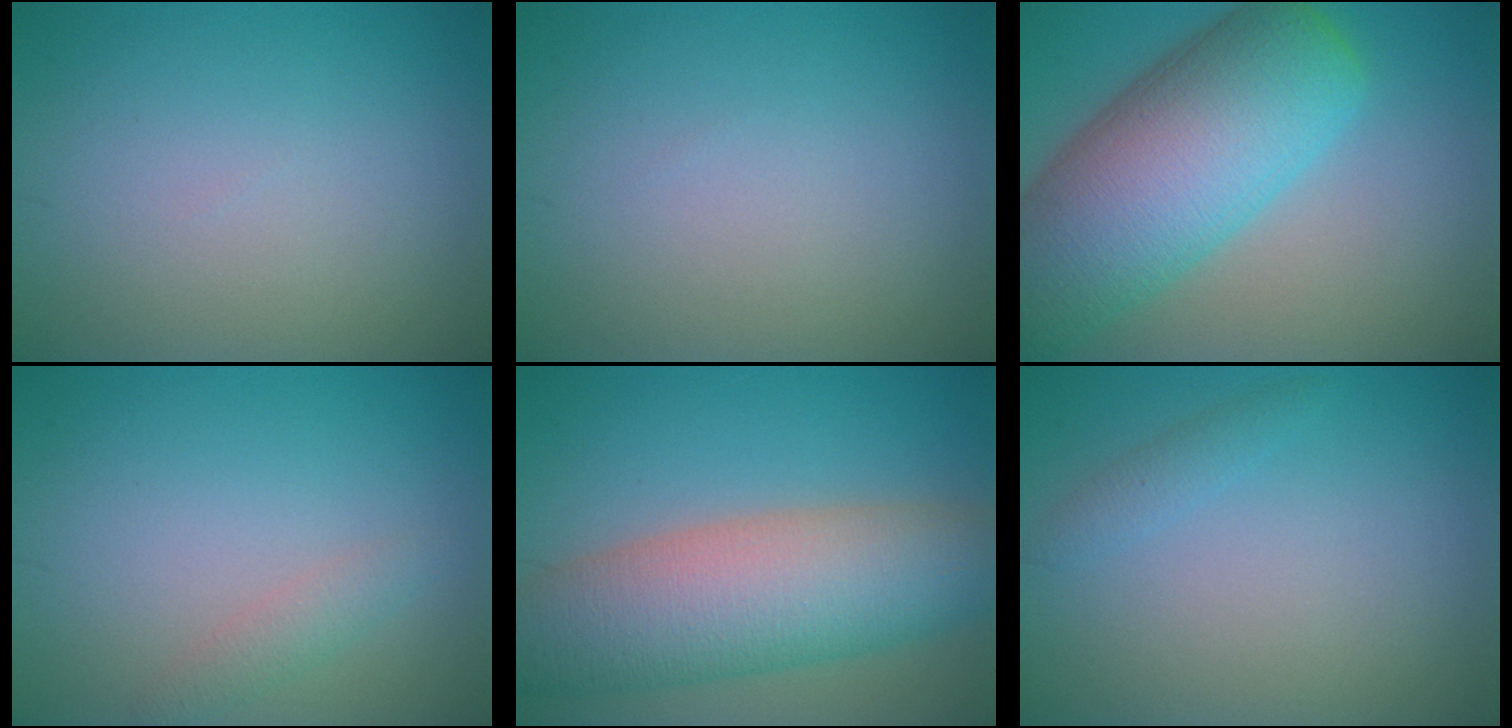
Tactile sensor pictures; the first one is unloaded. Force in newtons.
{"total": 0.0}
{"total": 13.0, "press": 13.0, "slide": 0.7}
{"total": 1.4, "press": 1.4, "slide": 0.0}
{"total": 10.4, "press": 10.4, "slide": 0.6}
{"total": 1.1, "press": 1.1, "slide": 0.1}